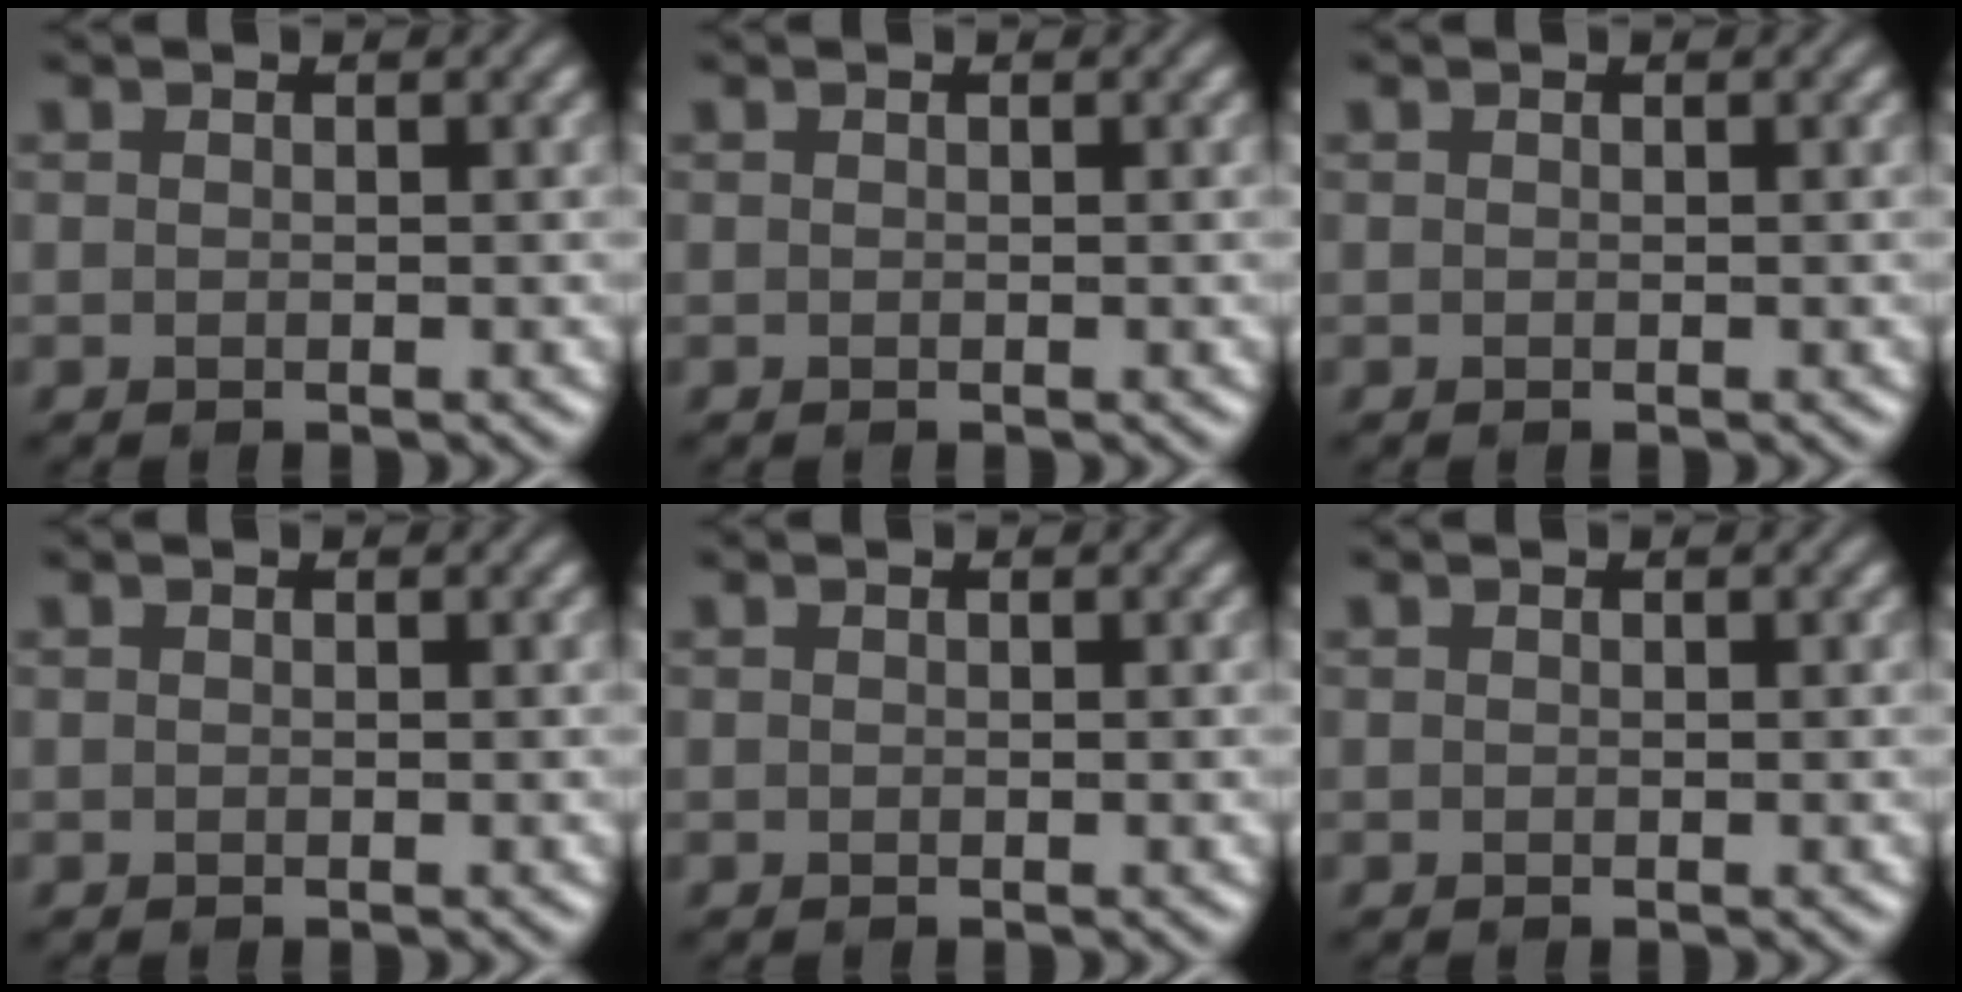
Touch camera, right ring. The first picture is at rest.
{"total": 0.0}
{"total": 0.0}
{"total": 0.0}
{"total": 0.0}
{"total": 0.0}